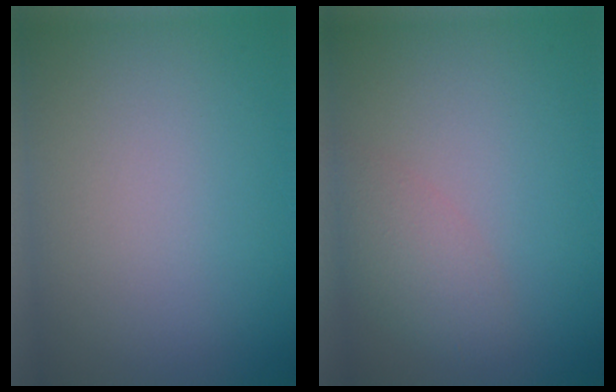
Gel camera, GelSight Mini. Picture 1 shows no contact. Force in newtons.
{"total": 2.7, "press": 2.7, "slide": 0.2}